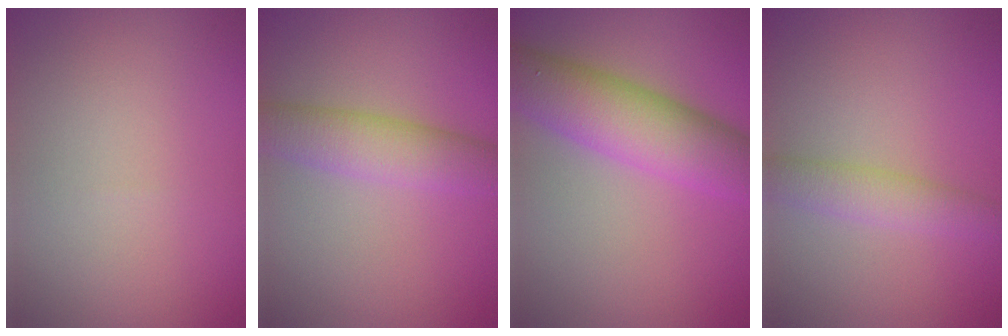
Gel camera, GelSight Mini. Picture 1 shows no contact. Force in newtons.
{"total": 4.4, "press": 4.4, "slide": 0.1}
{"total": 7.7, "press": 7.7, "slide": 0.2}
{"total": 2.6, "press": 2.6, "slide": 0.1}